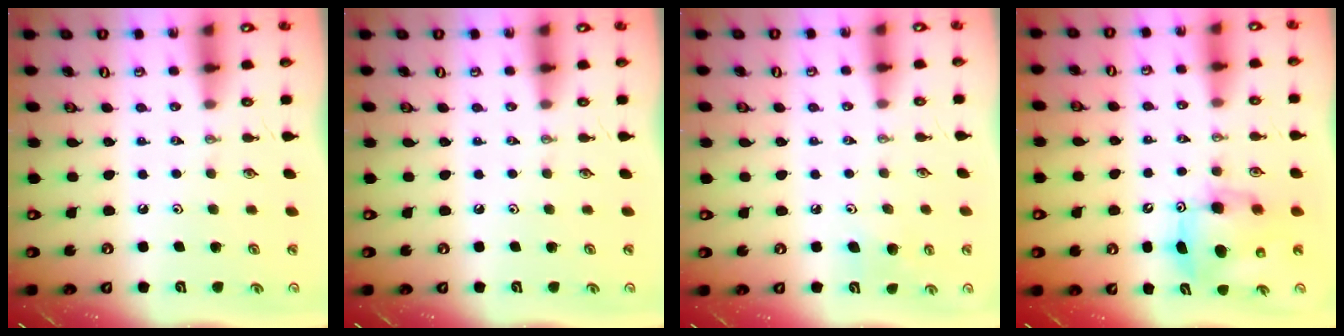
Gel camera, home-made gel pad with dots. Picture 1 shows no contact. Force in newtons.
{"total": 0.0}
{"total": 6.8, "press": 6.6, "slide": 1.8}
{"total": 7.9, "press": 7.9, "slide": 0.6}